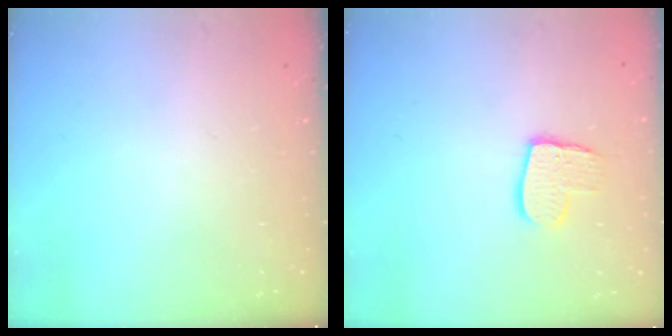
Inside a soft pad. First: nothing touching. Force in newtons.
{"total": 9.8, "press": 9.8, "slide": 0.9}